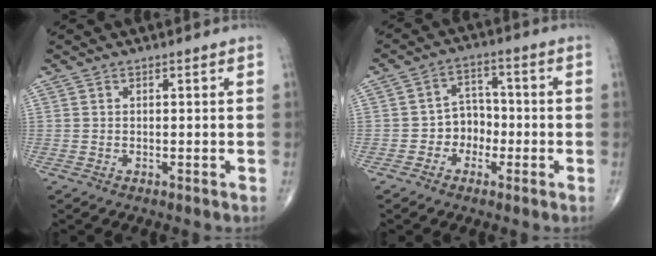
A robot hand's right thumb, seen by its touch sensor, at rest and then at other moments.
{"total": 5.9, "force": [-1.9, 5.0, 2.5], "torque": [-0.003, 0.028, -0.043]}